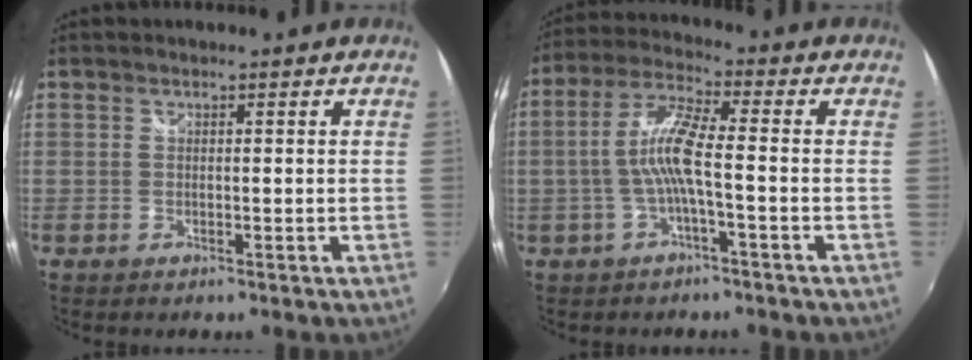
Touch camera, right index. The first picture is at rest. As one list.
[{"total": 7.8, "force": [-1.7, 0.5, 7.6], "torque": [-0.168, 0.008, -0.028]}]